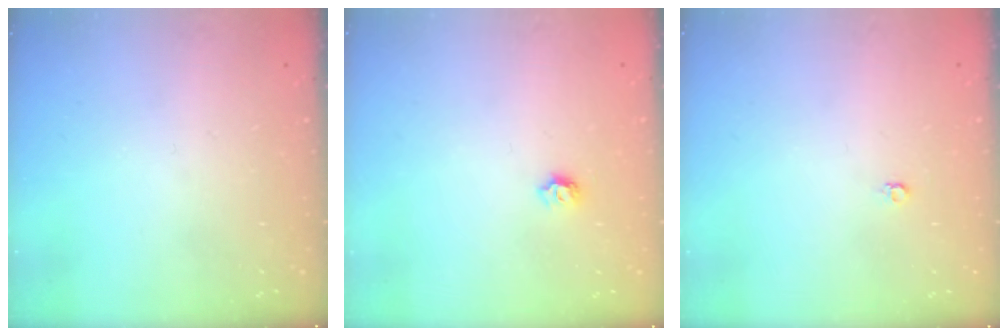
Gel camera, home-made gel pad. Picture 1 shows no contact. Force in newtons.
{"total": 5.5, "press": 5.5, "slide": 0.5}
{"total": 3.5, "press": 3.4, "slide": 0.3}